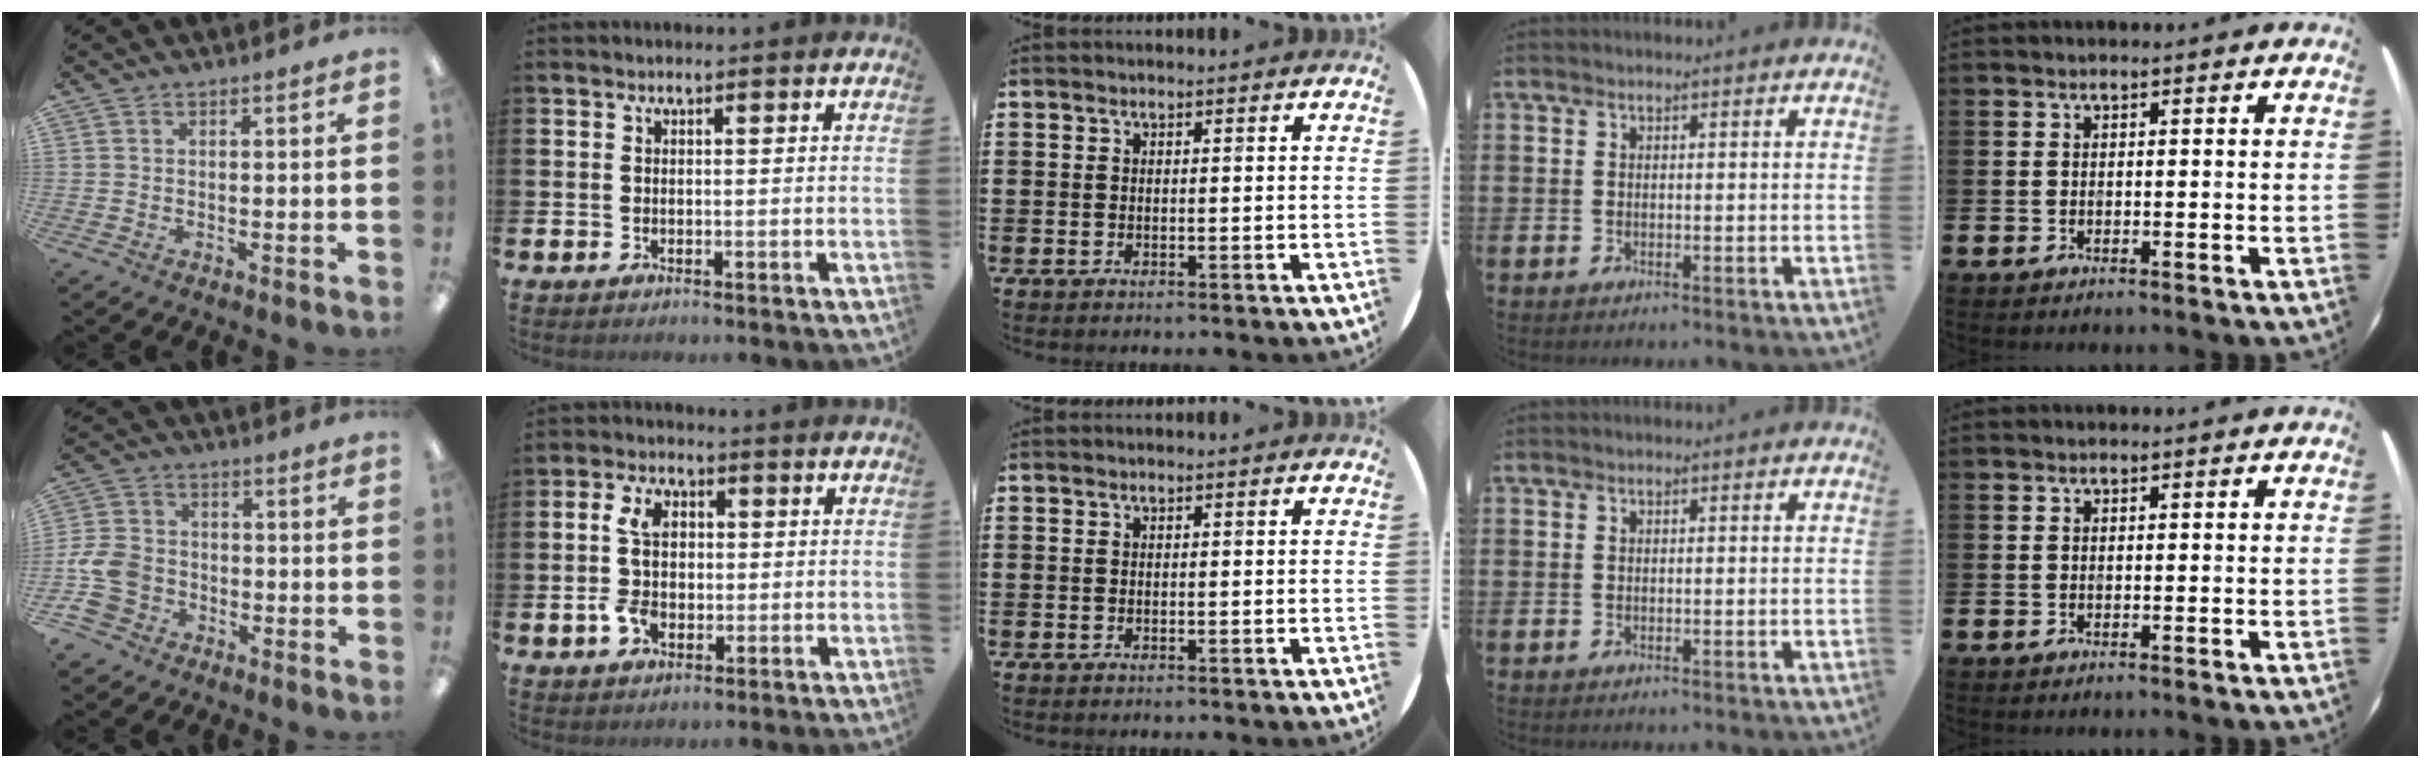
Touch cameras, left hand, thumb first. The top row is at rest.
{"thumb": {"total": 10.1, "force": [-4.2, 8.1, 4.4], "torque": [-0.115, 0.035, -0.076]}, "index": {"total": 7.2, "force": [0.3, 4.7, 5.5], "torque": [-0.117, 0.012, 0.001]}}